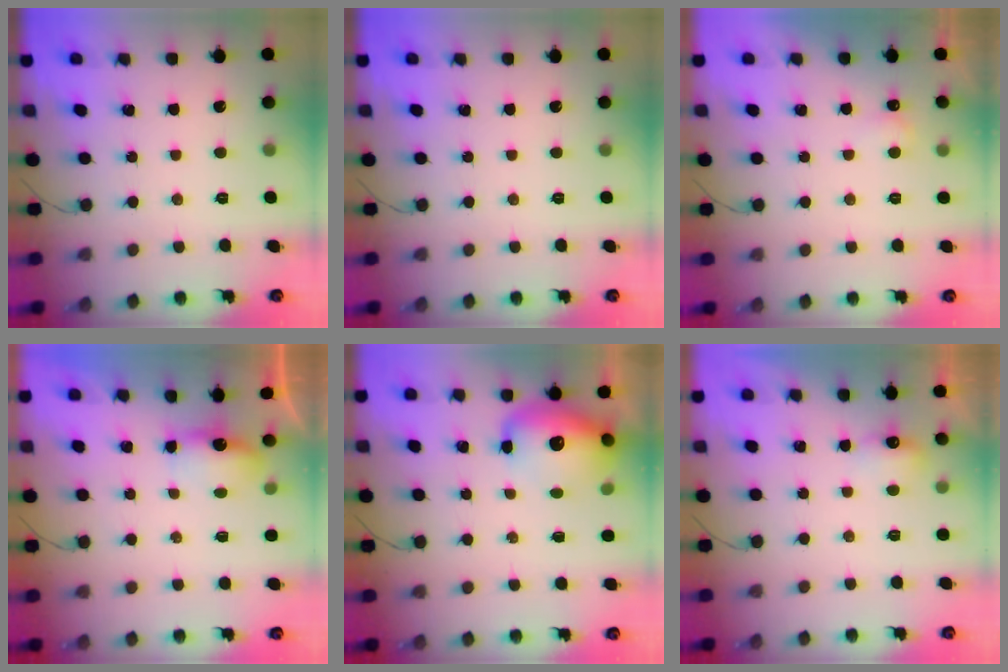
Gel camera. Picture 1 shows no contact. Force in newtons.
{"total": 0.0}
{"total": 2.2, "press": 2.2, "slide": 0.4}
{"total": 5.2, "press": 5.0, "slide": 1.3}
{"total": 14.1, "press": 13.7, "slide": 3.3}
{"total": 5.1, "press": 5.0, "slide": 1.0}